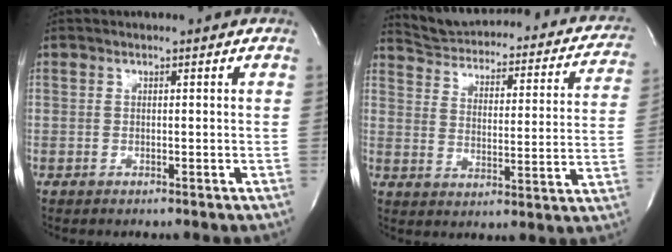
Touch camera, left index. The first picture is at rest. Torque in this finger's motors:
{"motor_torque": [0.43, -0.65, -0.20, -0.04]}